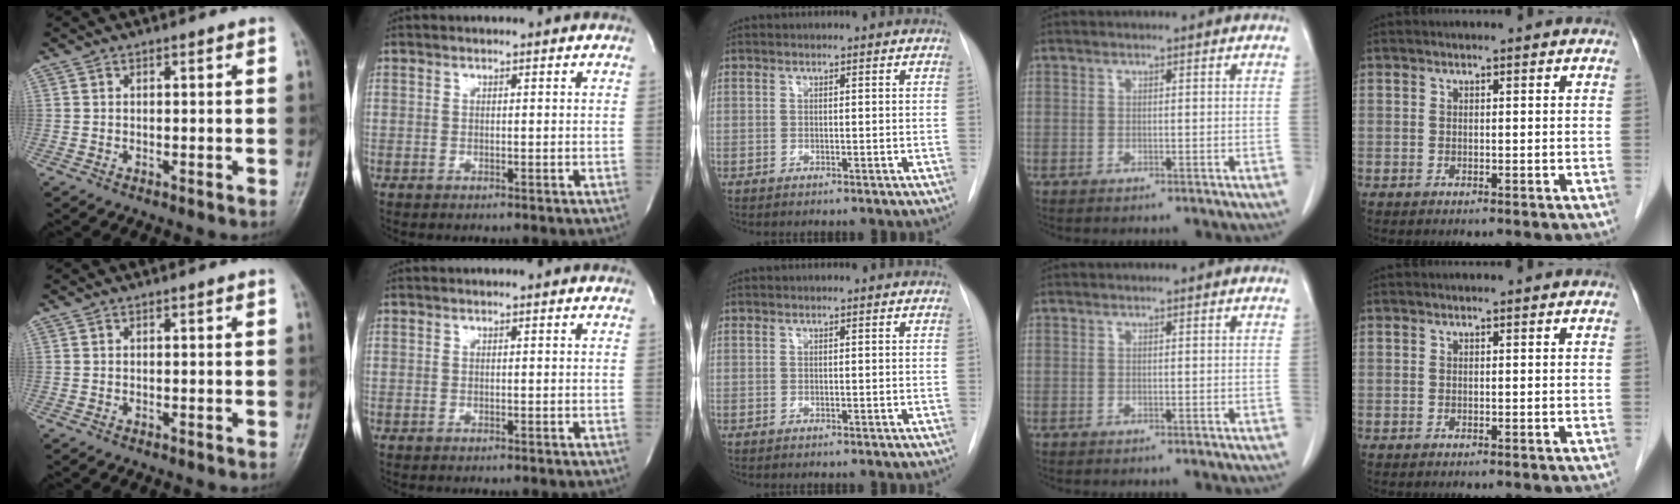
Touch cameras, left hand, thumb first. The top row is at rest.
{}